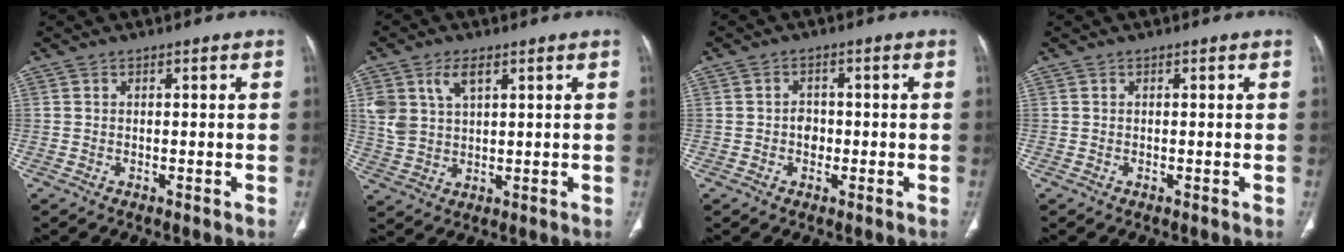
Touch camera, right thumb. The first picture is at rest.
{"total": 7.0, "force": [3.3, 3.9, 4.9], "torque": [-0.095, -0.009, 0.072]}
{"total": 2.6, "force": [-0.5, 2.1, 1.4], "torque": [-0.008, 0.007, -0.010]}
{"total": 0.0}